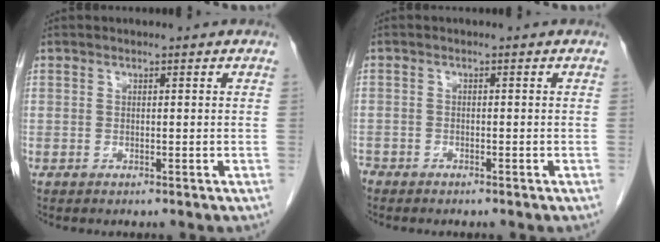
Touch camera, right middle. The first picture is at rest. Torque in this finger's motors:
{"motor_torque": [0.99, -1.15, 0.13, -0.12]}